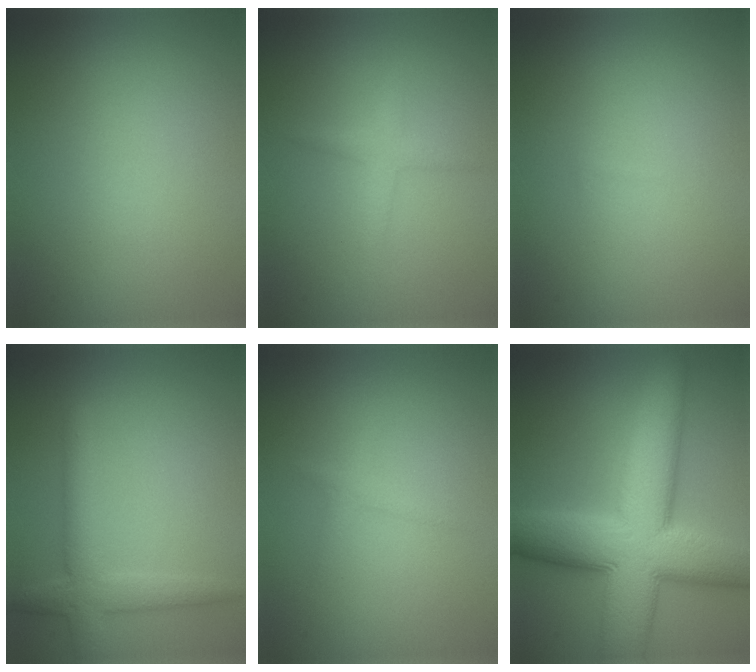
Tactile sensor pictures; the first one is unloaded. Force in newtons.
{"total": 1.6, "press": 1.6, "slide": 0.0}
{"total": 0.0}
{"total": 3.5, "press": 3.5, "slide": 0.2}
{"total": 1.0, "press": 1.0, "slide": 0.1}
{"total": 13.4, "press": 13.4, "slide": 0.5}